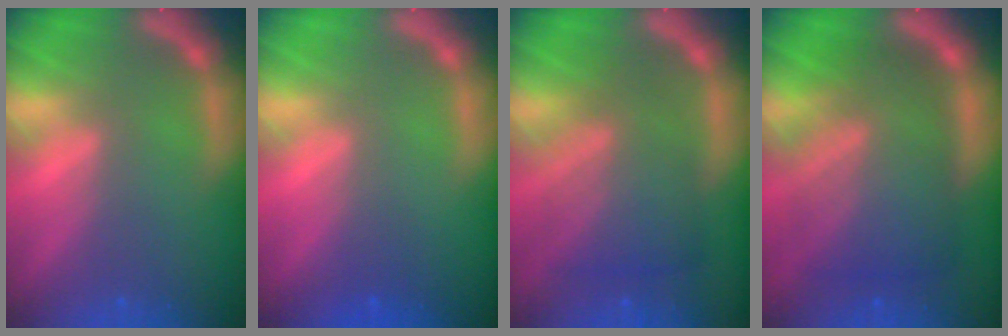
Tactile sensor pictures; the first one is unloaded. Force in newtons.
{"total": 1.0}
{"total": 7.1}
{"total": 10.0}